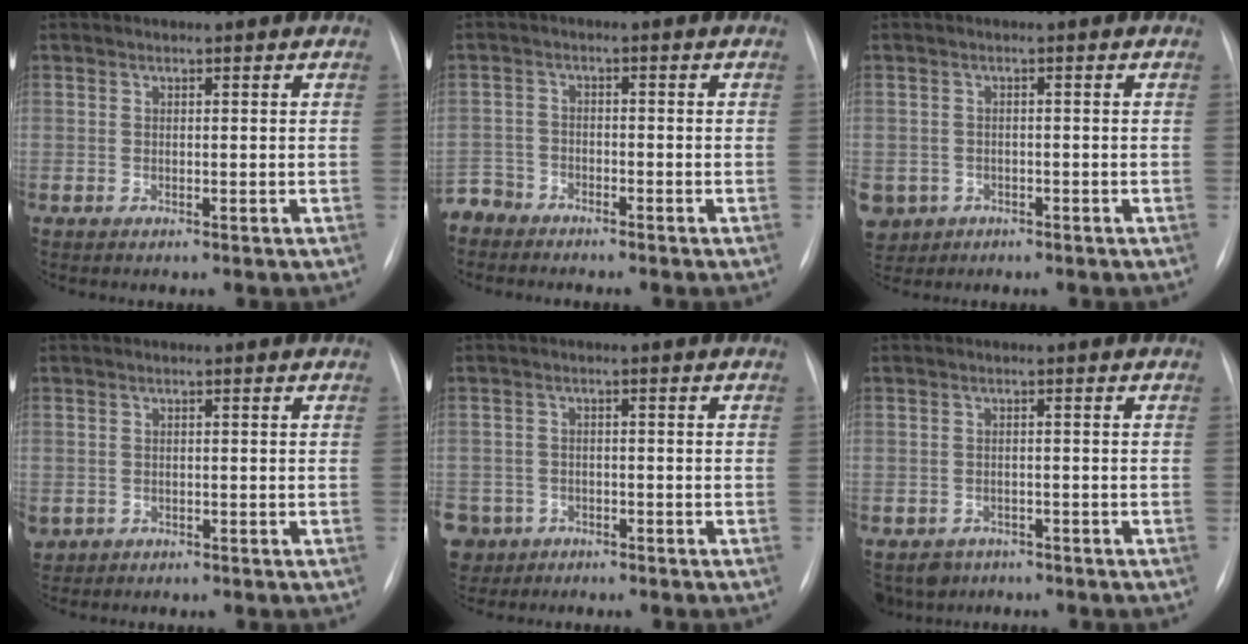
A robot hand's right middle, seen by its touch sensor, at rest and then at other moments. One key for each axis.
{"total": 4.3, "fx": -3.9, "fy": 1.6, "fz": -0.7, "tx": 0.017, "ty": -0.004, "tz": -0.083}
{"total": 7.1, "fx": -3.3, "fy": 6.0, "fz": 1.7, "tx": -0.050, "ty": 0.003, "tz": -0.049}
{"total": 2.4, "fx": -1.0, "fy": 2.1, "fz": 0.5, "tx": -0.008, "ty": 0.001, "tz": -0.012}
{"total": 9.4, "fx": -5.2, "fy": 7.6, "fz": 2.0, "tx": -0.073, "ty": 0.002, "tz": -0.086}
{"total": 4.0, "fx": -2.8, "fy": 2.9, "fz": 0.3, "tx": -0.003, "ty": 0.003, "tz": -0.040}